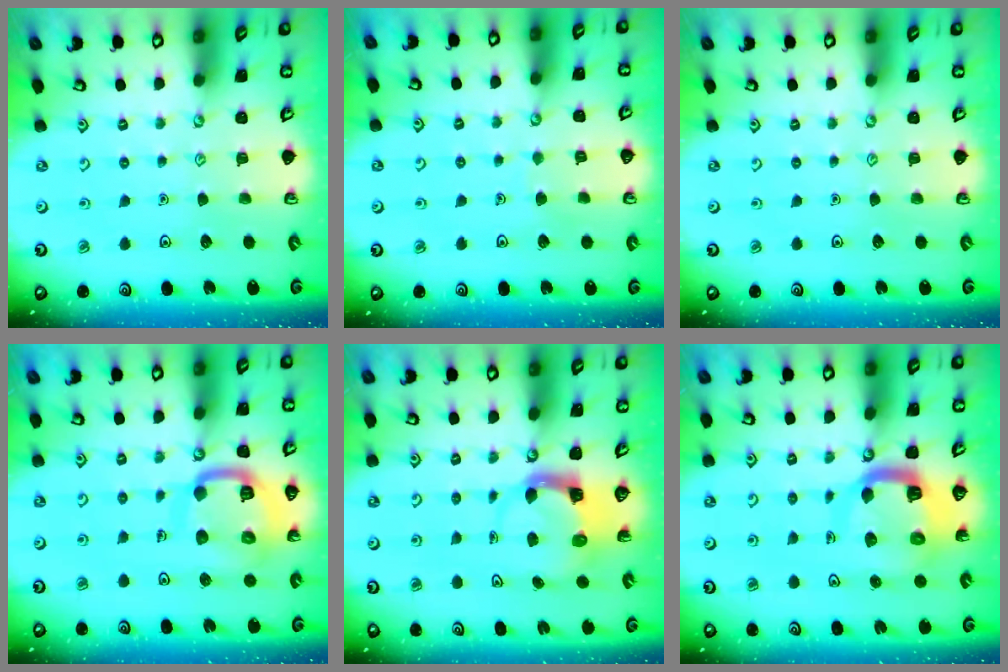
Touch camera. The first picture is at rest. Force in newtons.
{"total": 2.4, "press": 2.4, "slide": 0.2}
{"total": 0.0}
{"total": 15.0, "press": 14.9, "slide": 1.5}
{"total": 3.8, "press": 3.7, "slide": 0.5}
{"total": 11.0, "press": 10.9, "slide": 1.3}